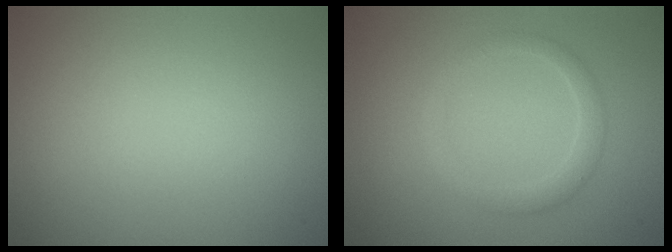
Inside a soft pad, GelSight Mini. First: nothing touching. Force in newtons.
{"total": 1.9, "press": 1.9, "slide": 0.1}